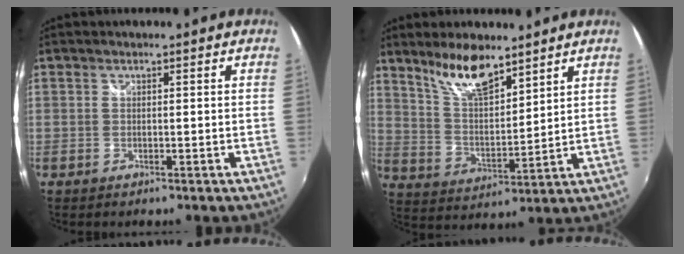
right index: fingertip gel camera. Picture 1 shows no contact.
{"total": 10.9, "force": [8.2, 3.2, 6.4], "torque": [-0.115, 0.003, 0.162]}